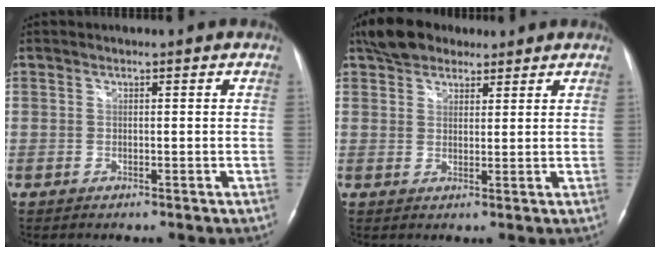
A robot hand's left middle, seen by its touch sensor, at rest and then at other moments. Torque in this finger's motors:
{"motor_torque": [0.15, -0.09, -0.01, 0.05]}